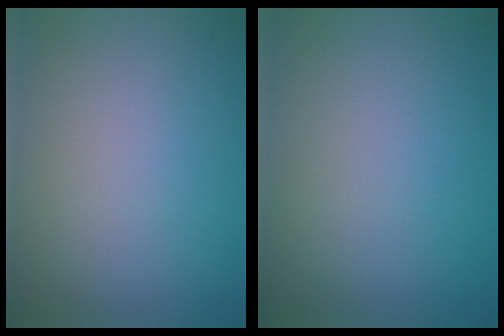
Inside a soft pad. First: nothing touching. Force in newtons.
{"total": 0.0}